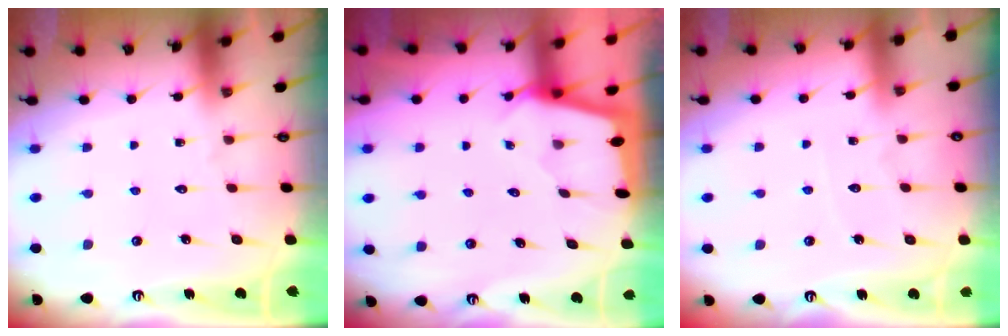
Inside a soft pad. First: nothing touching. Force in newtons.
{"total": 1.8, "press": 1.8, "slide": 0.1}
{"total": 2.8, "press": 2.8, "slide": 0.4}